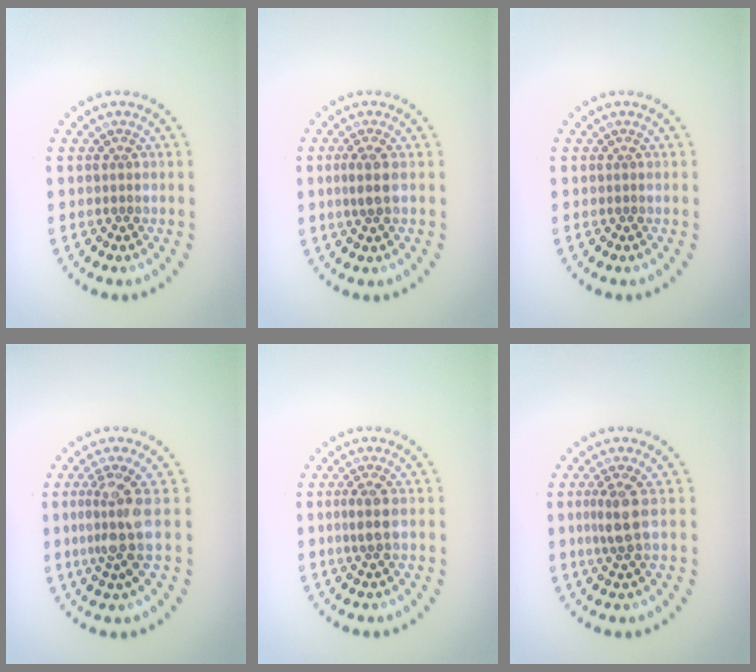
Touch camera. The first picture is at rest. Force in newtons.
{"total": 1.7, "press": 1.5, "slide": 0.8}
{"total": 0.0}
{"total": 3.6, "press": 2.7, "slide": 2.4}
{"total": 1.7, "press": 1.5, "slide": 0.8}
{"total": 2.7, "press": 2.2, "slide": 1.6}